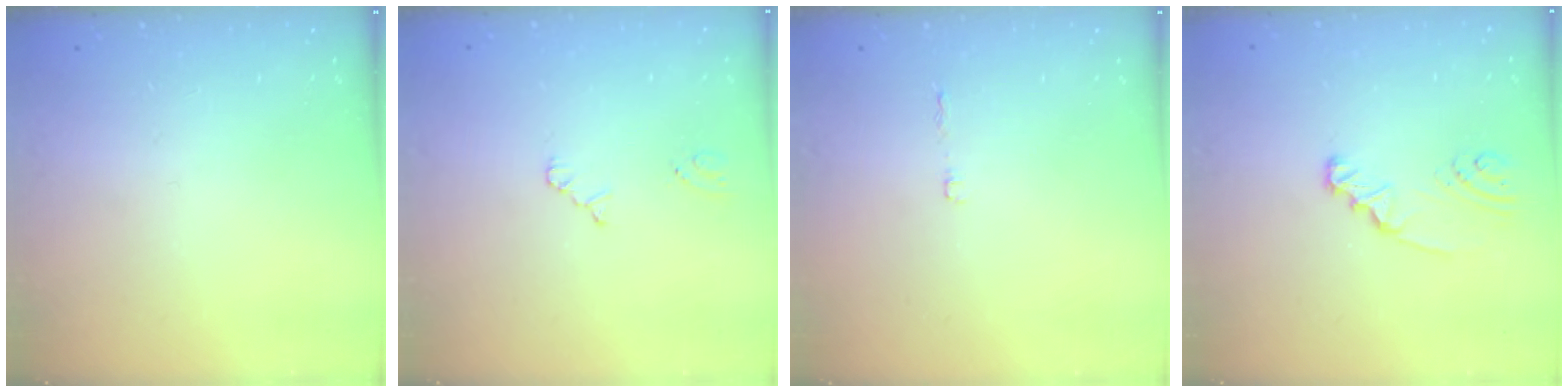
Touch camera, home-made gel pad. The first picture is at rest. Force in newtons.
{"total": 2.2, "press": 2.2, "slide": 0.4}
{"total": 2.5, "press": 2.4, "slide": 0.4}
{"total": 2.1, "press": 2.1, "slide": 0.1}